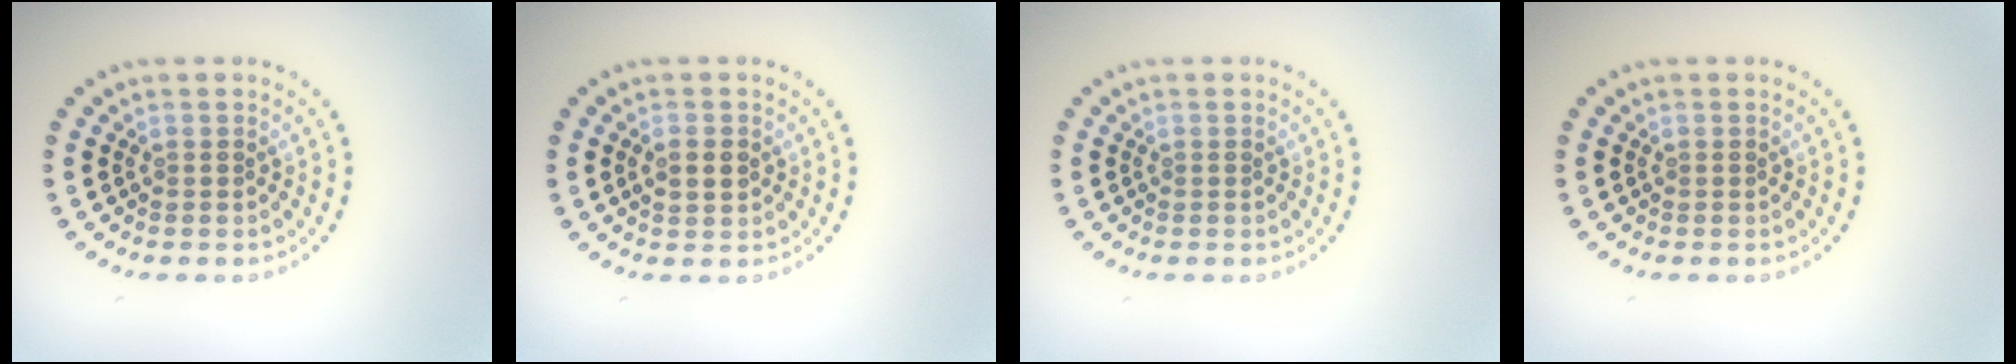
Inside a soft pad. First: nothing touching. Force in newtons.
{"total": 1.8, "press": 1.8, "slide": 0.2}
{"total": 0.0}
{"total": 0.0}